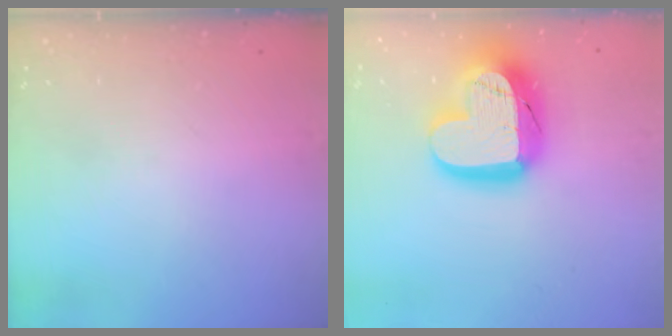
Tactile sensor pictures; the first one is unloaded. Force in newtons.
{"total": 21.1, "press": 21.0, "slide": 1.7}